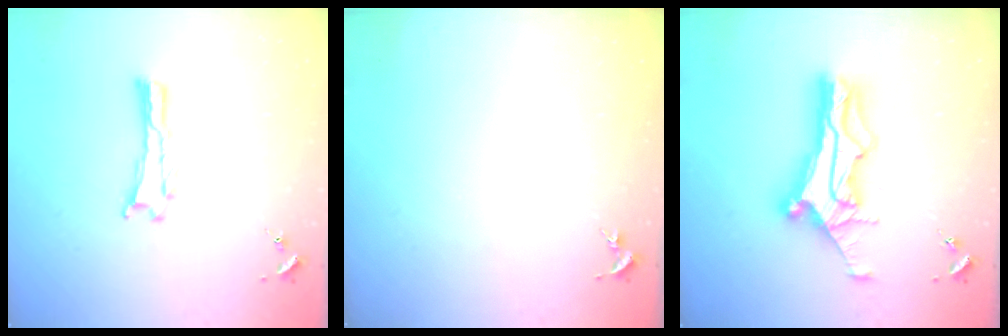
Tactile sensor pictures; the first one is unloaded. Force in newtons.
{"total": 0.0}
{"total": 12.6, "press": 12.6, "slide": 1.0}